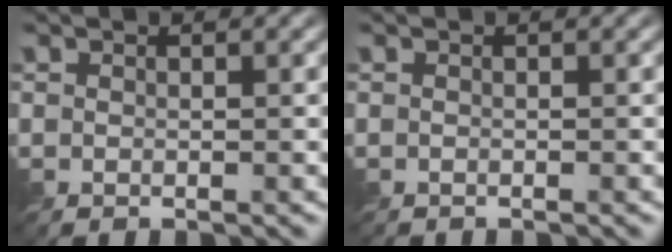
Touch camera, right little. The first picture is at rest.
{"total": 0.7, "force": [-0.7, 0.0, 0.0], "torque": [0.004, -0.006, -0.012]}